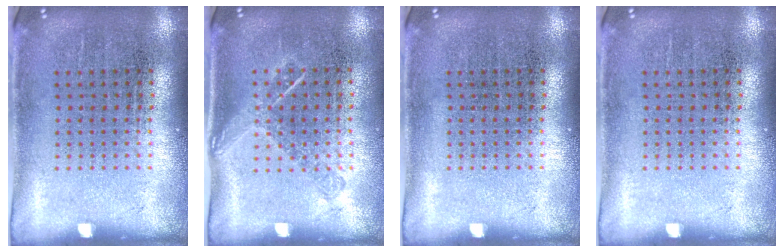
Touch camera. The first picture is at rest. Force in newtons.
{"total": 1.3, "press": 1.0, "slide": 0.8}
{"total": 0.0}
{"total": 0.0}